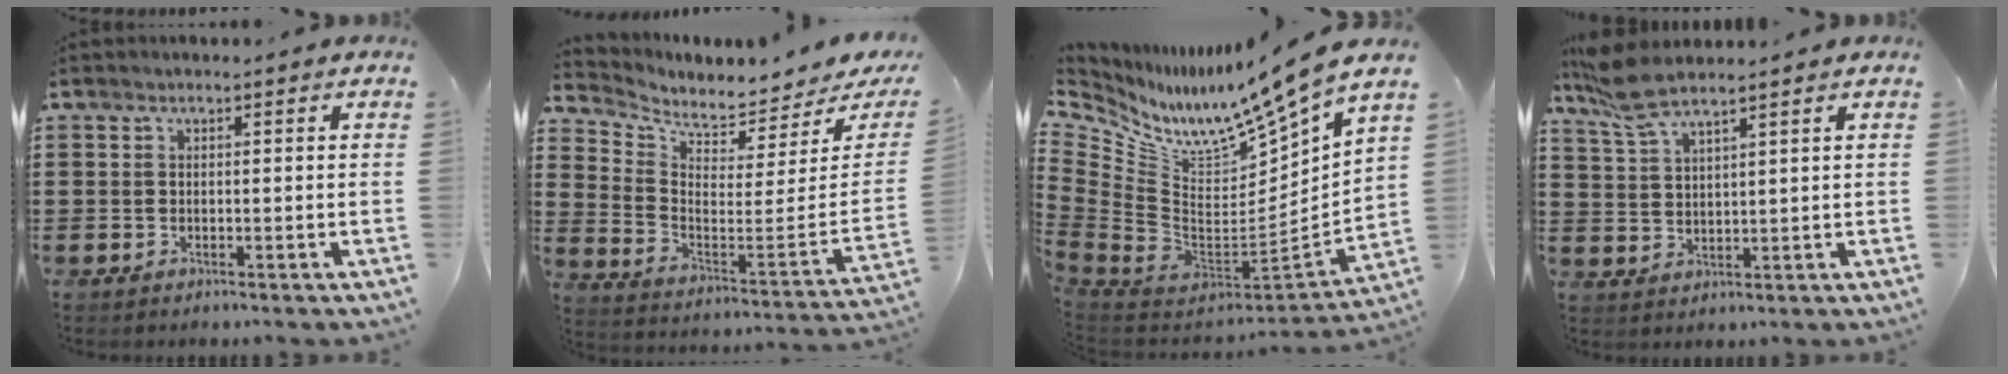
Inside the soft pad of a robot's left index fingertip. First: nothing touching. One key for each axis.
{"total": 4.2, "fx": 4.0, "fy": 0.2, "fz": 1.3, "tx": -0.053, "ty": -0.054, "tz": 0.065}
{"total": 10.3, "fx": 8.1, "fy": 2.0, "fz": 6.0, "tx": -0.116, "ty": -0.084, "tz": 0.122}
{"total": 6.0, "fx": 4.8, "fy": 0.9, "fz": 3.5, "tx": -0.083, "ty": -0.005, "tz": 0.089}